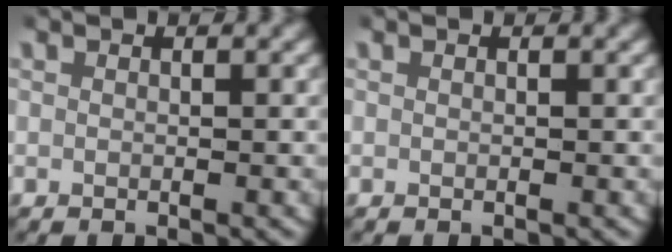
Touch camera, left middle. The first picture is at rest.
{"total": 0.0}